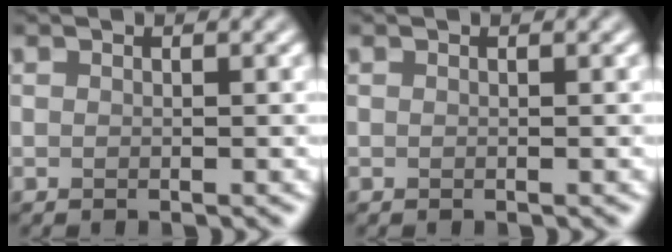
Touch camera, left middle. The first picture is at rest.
{"total": 0.0}